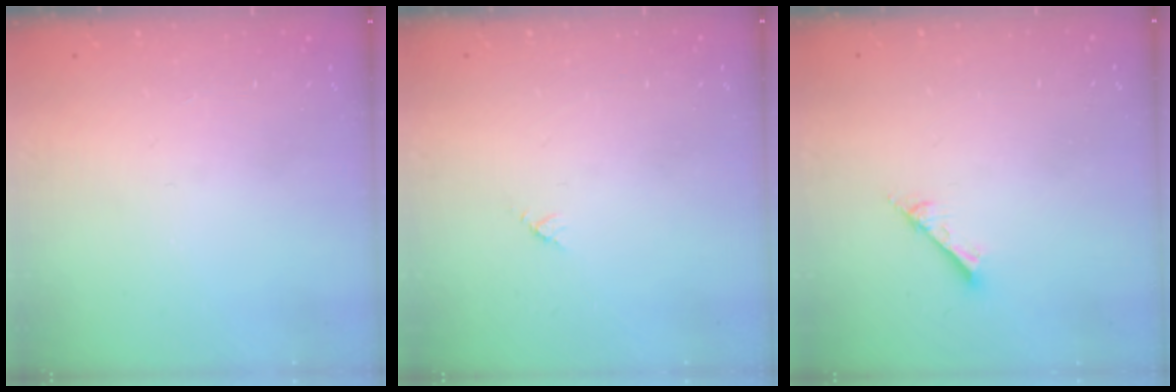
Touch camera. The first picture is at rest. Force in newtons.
{"total": 2.9, "press": 2.9, "slide": 0.3}
{"total": 2.6, "press": 2.6, "slide": 0.1}